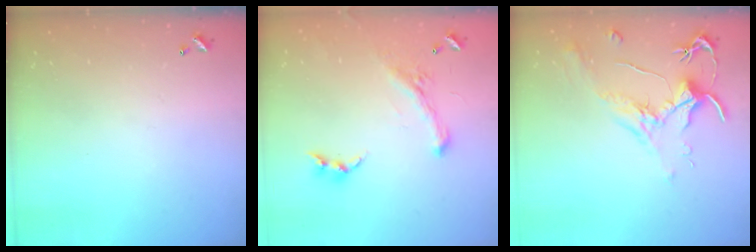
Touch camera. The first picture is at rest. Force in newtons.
{"total": 1.7, "press": 1.1, "slide": 1.2}
{"total": 1.9, "press": 1.7, "slide": 0.8}